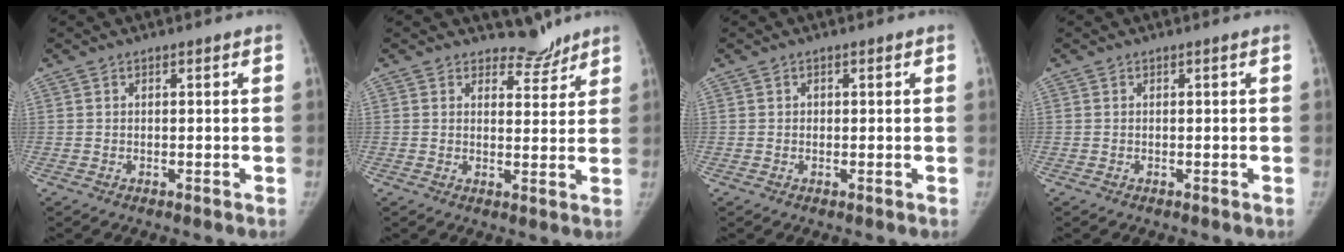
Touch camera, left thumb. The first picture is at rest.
{"total": 4.4, "force": [3.9, 2.0, 0.2], "torque": [0.022, -0.033, 0.055]}
{"total": 0.7, "force": [0.2, 0.6, 0.3], "torque": [0.004, 0.001, 0.001]}
{"total": 0.0}